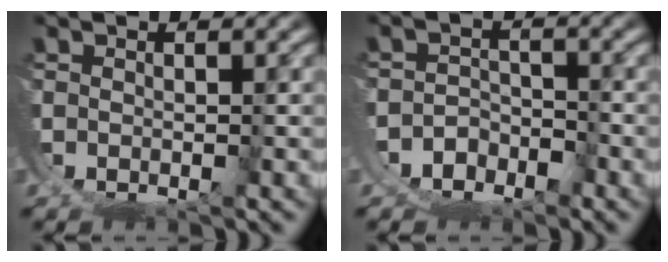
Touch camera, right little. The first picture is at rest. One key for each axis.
{"total": 4.1, "fx": -1.7, "fy": 3.7, "fz": -0.4, "tx": -0.013, "ty": -0.015, "tz": -0.035}